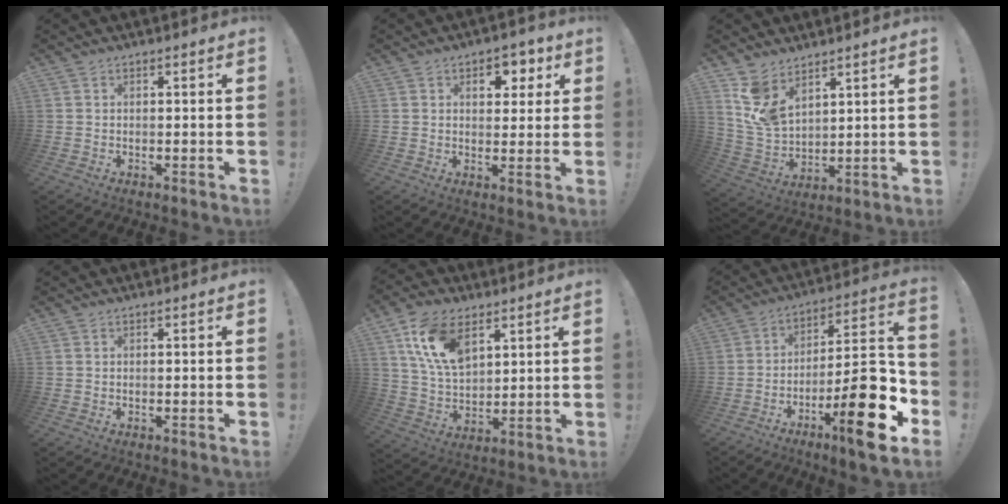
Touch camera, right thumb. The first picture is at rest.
{"total": 6.7, "force": [2.9, 4.8, 3.6], "torque": [-0.023, -0.015, 0.045]}
{"total": 9.8, "force": [7.0, 5.7, 3.8], "torque": [-0.084, -0.047, 0.143]}
{"total": 0.0}
{"total": 15.4, "force": [7.8, 9.2, 9.5], "torque": [-0.196, -0.018, 0.149]}
{"total": 19.9, "force": [-9.2, 4.2, 17.1], "torque": [-0.245, 0.052, -0.147]}